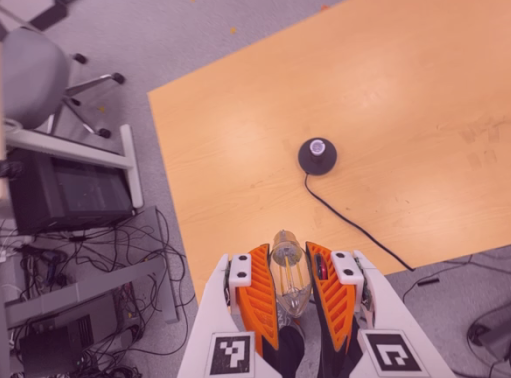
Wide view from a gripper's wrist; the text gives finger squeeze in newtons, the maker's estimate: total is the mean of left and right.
{"total": 20.7, "left": 22.5, "right": 18.9}